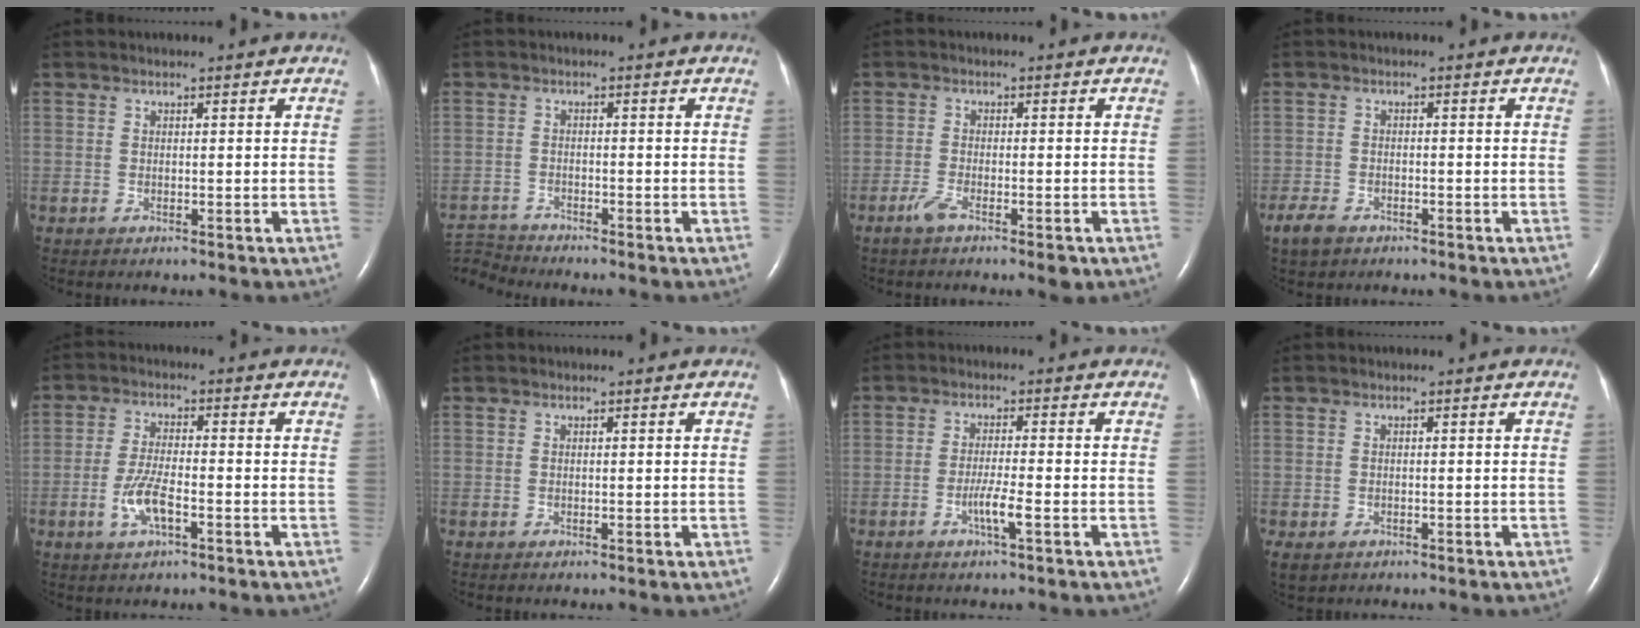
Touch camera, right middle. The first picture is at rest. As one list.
[{"total": 5.1, "force": [-5.0, -0.1, -0.7], "torque": [0.004, -0.005, -0.098]}, {"total": 4.0, "force": [-2.6, 0.8, 3.0], "torque": [-0.061, -0.005, -0.044]}, {"total": 3.5, "force": [-2.5, 1.8, 1.6], "torque": [-0.039, -0.002, -0.041]}, {"total": 5.5, "force": [-2.2, 1.4, 4.9], "torque": [-0.104, -0.003, -0.040]}, {"total": 0.0}, {"total": 3.4, "force": [-1.5, -0.3, 3.0], "torque": [-0.060, -0.004, -0.030]}, {"total": 2.8, "force": [-1.5, 1.9, 1.3], "torque": [-0.027, -0.004, -0.017]}]